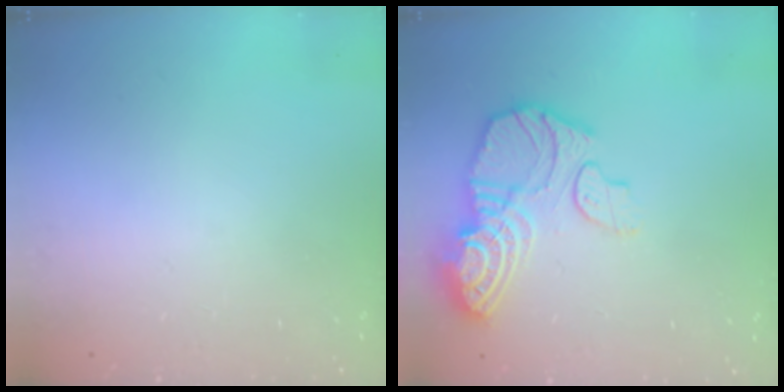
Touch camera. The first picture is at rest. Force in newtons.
{"total": 15.8, "press": 15.8, "slide": 1.5}